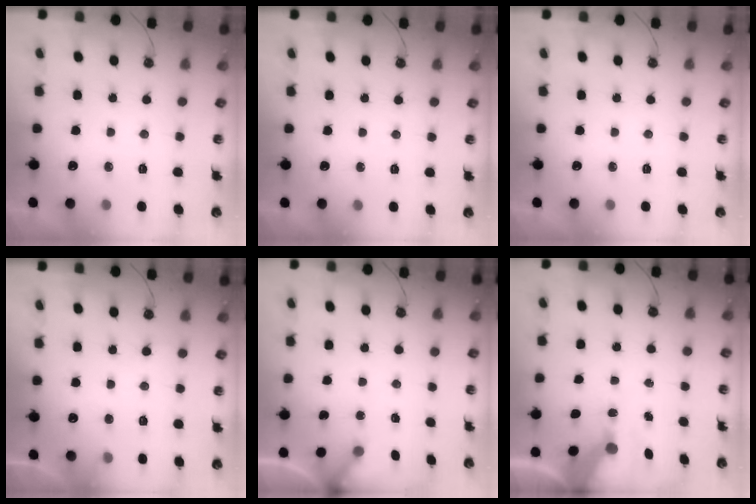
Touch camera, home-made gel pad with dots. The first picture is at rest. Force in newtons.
{"total": 3.5, "press": 3.4, "slide": 0.3}
{"total": 0.0}
{"total": 5.7, "press": 5.7, "slide": 0.5}
{"total": 2.5, "press": 2.5, "slide": 0.3}
{"total": 9.1, "press": 9.1, "slide": 0.7}